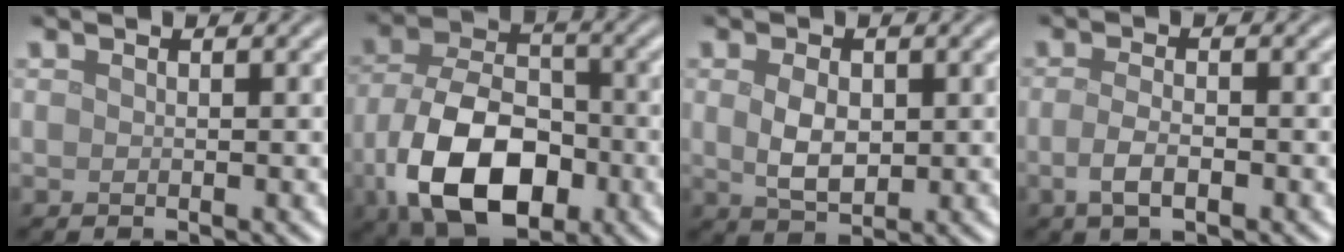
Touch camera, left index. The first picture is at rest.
{"total": 11.5, "force": [-3.9, 7.1, 8.2], "torque": [-0.175, -0.018, -0.072]}
{"total": 3.3, "force": [0.3, 2.1, 2.5], "torque": [-0.057, -0.002, 0.009]}
{"total": 2.4, "force": [-0.8, 0.9, 2.1], "torque": [-0.043, -0.003, -0.016]}